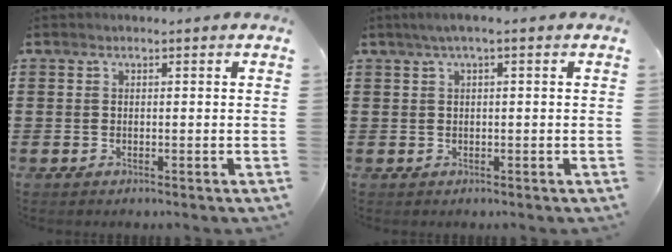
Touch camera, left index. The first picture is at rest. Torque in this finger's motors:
{"motor_torque": [0.62, -0.67, 0.28, 0.09]}